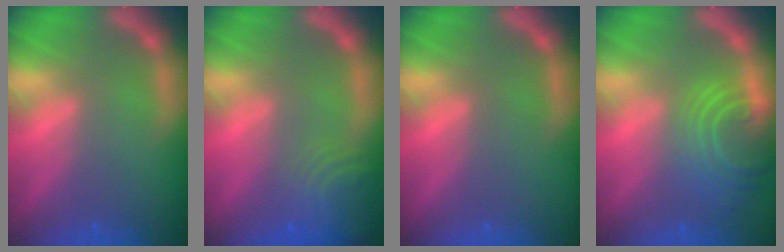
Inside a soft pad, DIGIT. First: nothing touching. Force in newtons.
{"total": 6.6}
{"total": 0.0}
{"total": 7.6}